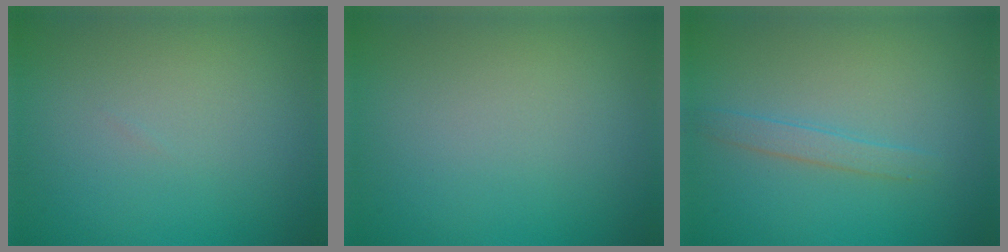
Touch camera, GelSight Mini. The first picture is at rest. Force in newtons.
{"total": 0.0}
{"total": 1.5, "press": 1.5, "slide": 0.0}